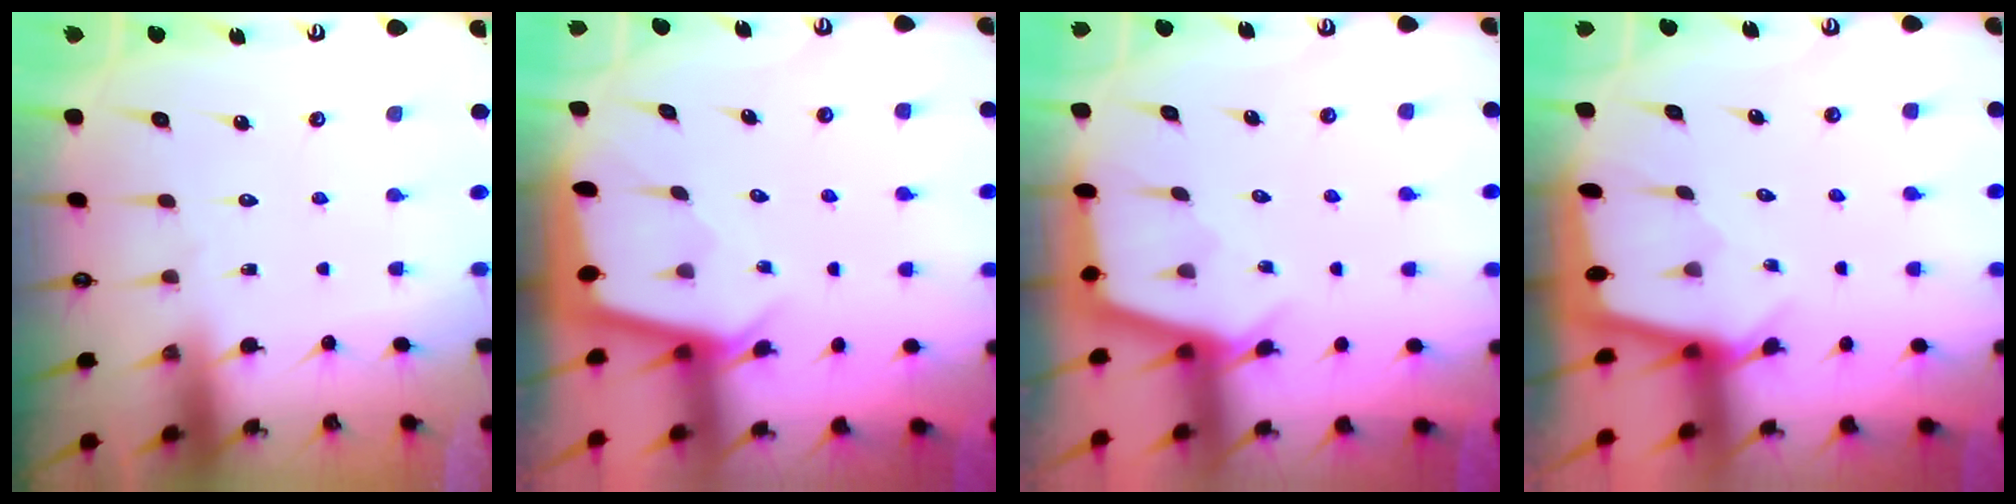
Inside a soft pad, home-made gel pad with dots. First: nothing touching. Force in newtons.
{"total": 2.0, "press": 2.0, "slide": 0.3}
{"total": 2.8, "press": 2.7, "slide": 0.3}
{"total": 1.8, "press": 1.8, "slide": 0.3}